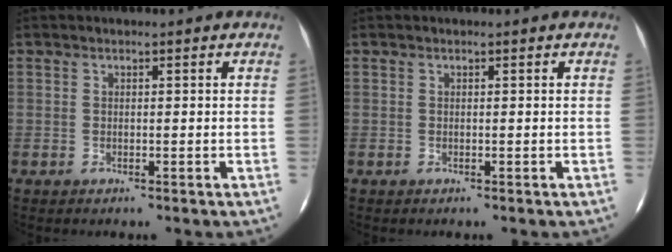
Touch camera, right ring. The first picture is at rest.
{"total": 0.0}